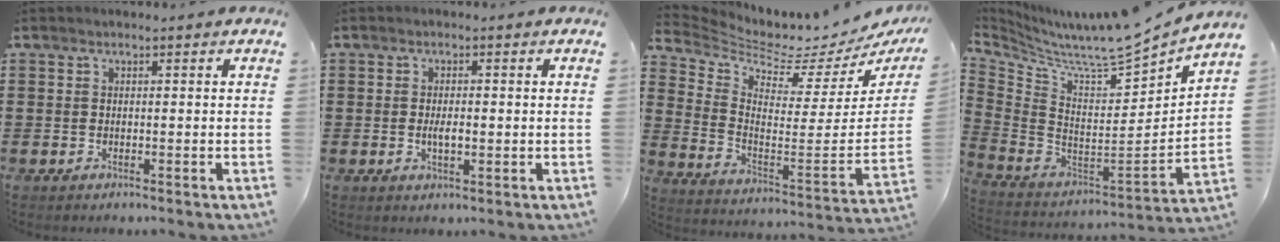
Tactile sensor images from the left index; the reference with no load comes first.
{"total": 2.4, "force": [-0.3, 0.8, 2.2], "torque": [-0.040, 0.001, -0.006]}
{"total": 3.3, "force": [2.8, 0.9, 1.4], "torque": [-0.046, -0.052, 0.038]}
{"total": 8.1, "force": [7.4, 0.0, 3.1], "torque": [-0.089, -0.070, 0.119]}